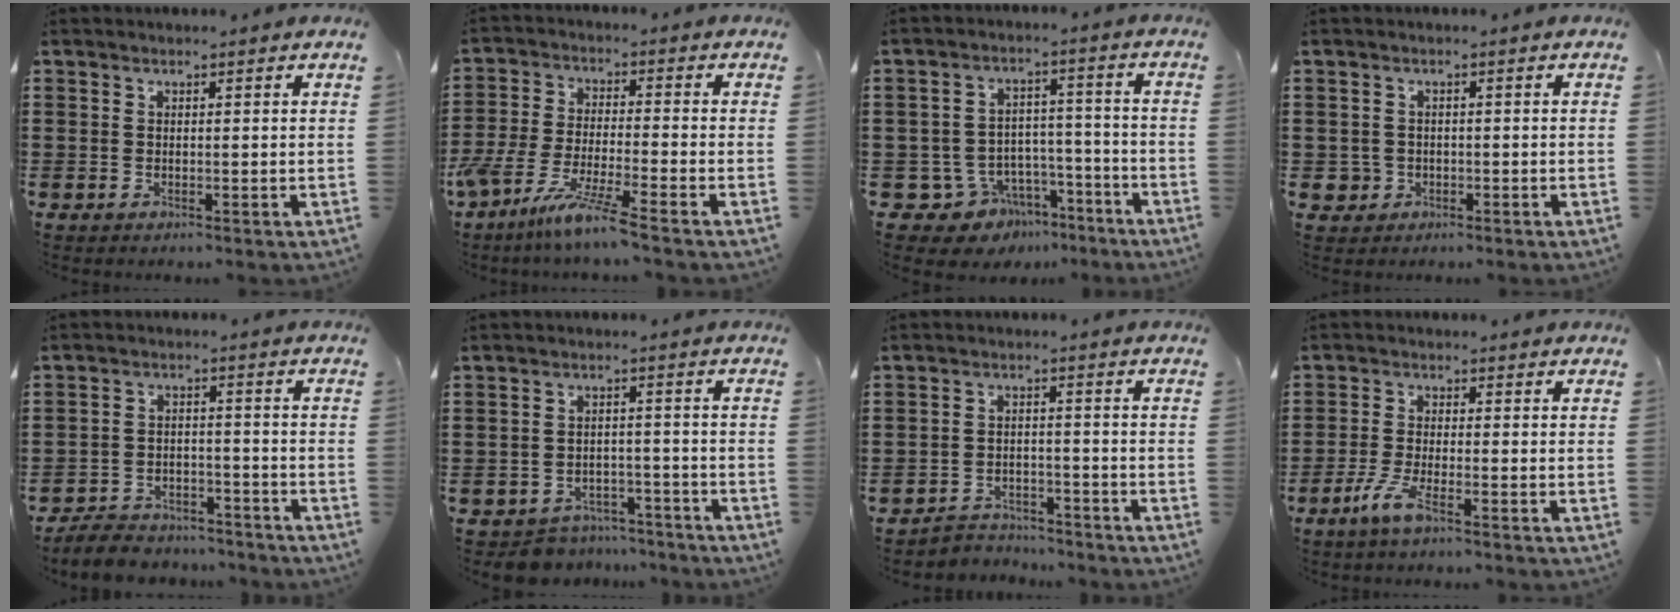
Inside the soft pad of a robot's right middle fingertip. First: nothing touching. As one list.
[{"total": 8.6, "force": [-7.2, -0.5, 4.7], "torque": [-0.111, -0.014, -0.145]}, {"total": 6.7, "force": [-5.0, 4.3, 1.1], "torque": [-0.039, 0.026, -0.097]}, {"total": 2.0, "force": [-0.7, 1.8, 0.5], "torque": [-0.017, -0.001, -0.016]}, {"total": 5.0, "force": [-4.9, 0.9, 0.5], "torque": [-0.021, 0.006, -0.103]}, {"total": 4.1, "force": [-4.0, 0.9, -0.3], "torque": [-0.003, 0.006, -0.085]}, {"total": 3.4, "force": [-3.3, 0.7, -0.2], "torque": [-0.005, 0.001, -0.072]}, {"total": 4.1, "force": [-2.3, 0.4, 3.4], "torque": [-0.082, -0.011, -0.049]}]